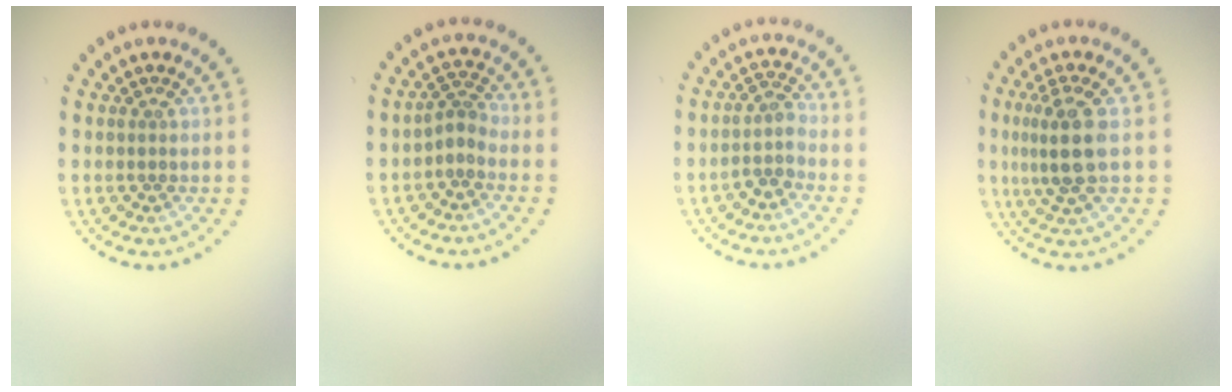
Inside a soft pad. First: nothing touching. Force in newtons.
{"total": 1.8, "press": 1.2, "slide": 1.4}
{"total": 1.9, "press": 1.5, "slide": 1.2}
{"total": 3.7, "press": 3.3, "slide": 1.7}